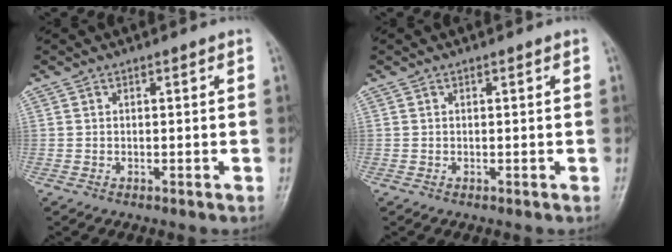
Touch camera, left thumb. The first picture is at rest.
{"total": 0.0}